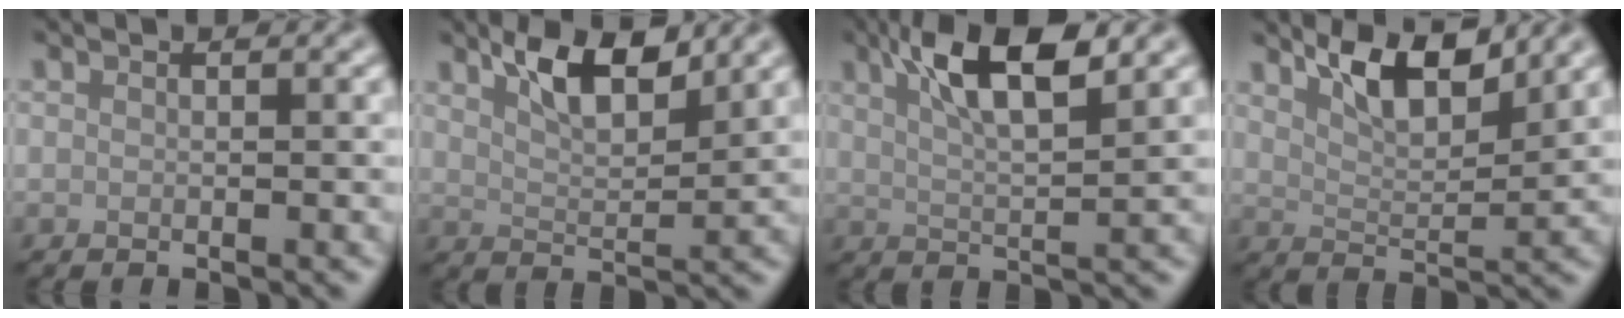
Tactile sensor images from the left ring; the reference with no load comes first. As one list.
[{"total": 5.0, "force": [3.3, 1.7, 3.4], "torque": [-0.060, 0.000, 0.055]}, {"total": 6.9, "force": [3.4, 1.9, 5.7], "torque": [-0.098, 0.010, 0.058]}, {"total": 5.4, "force": [3.9, 1.6, 3.3], "torque": [-0.059, 0.000, 0.065]}]